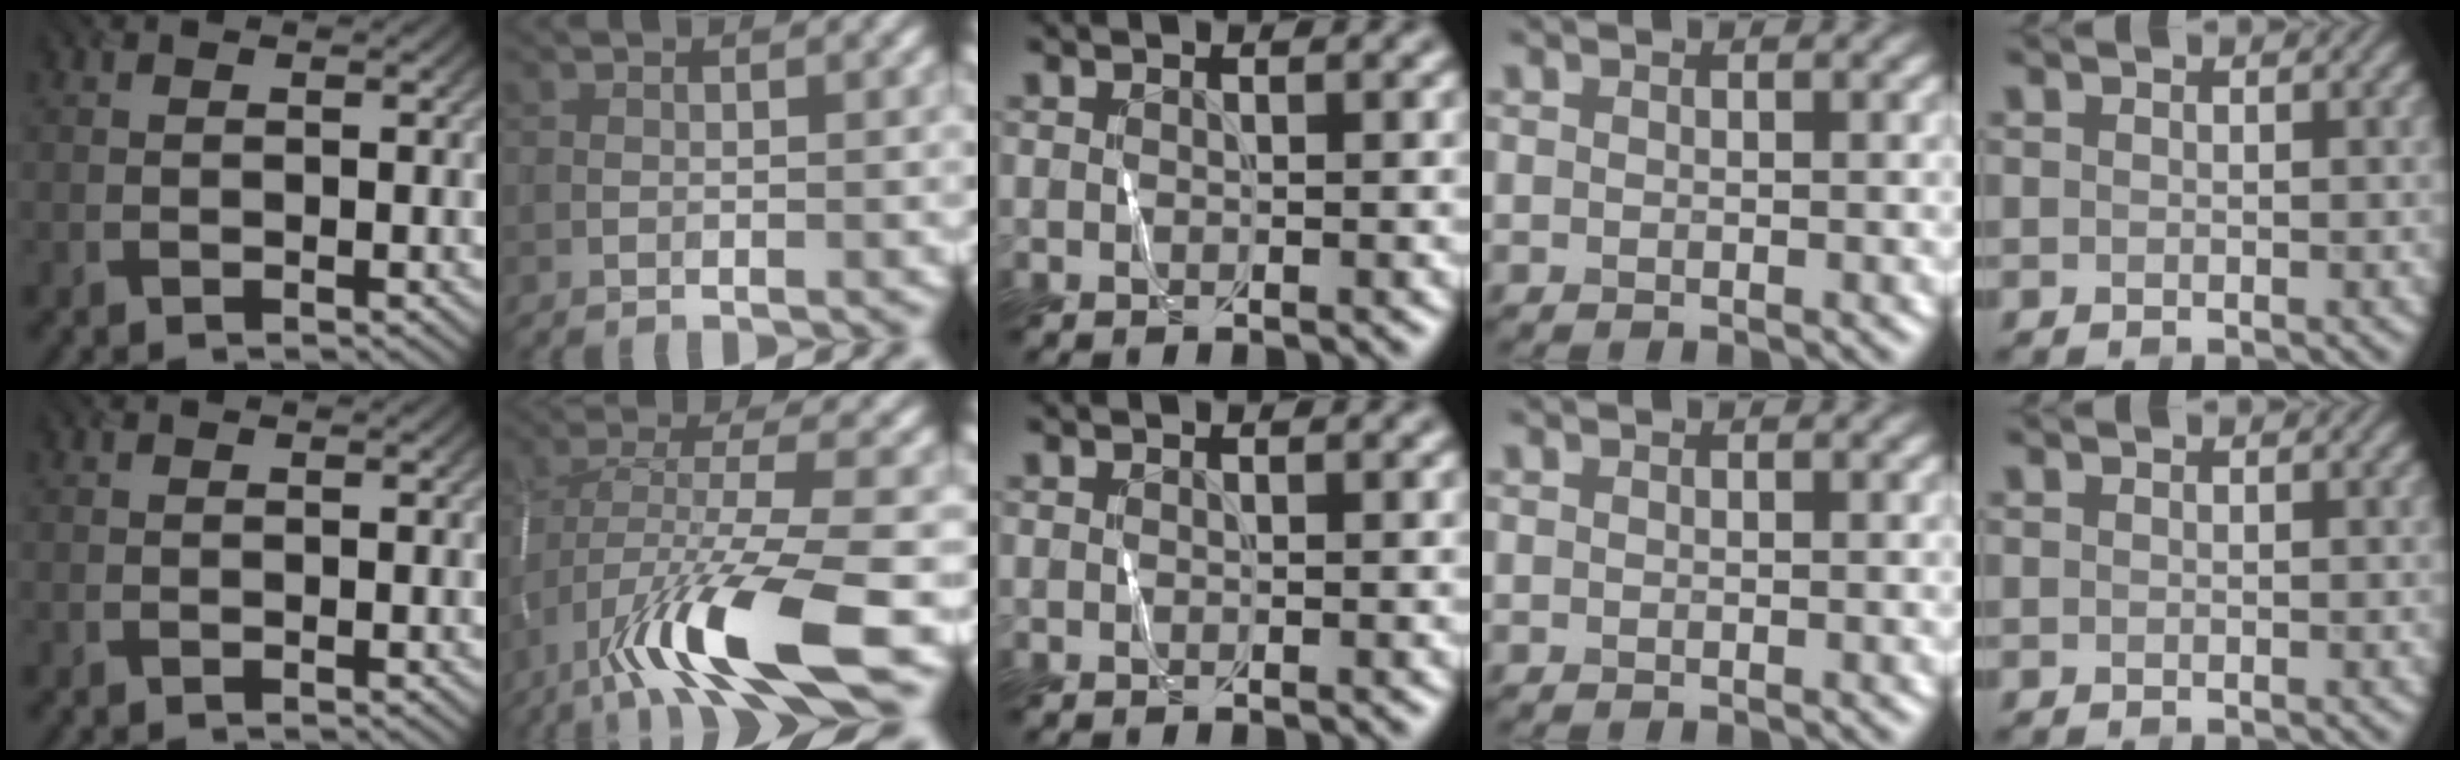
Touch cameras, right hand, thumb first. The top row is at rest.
{"index": {"total": 11.3, "force": [-6.2, 2.3, 9.1], "torque": [-0.169, 0.002, -0.112]}}